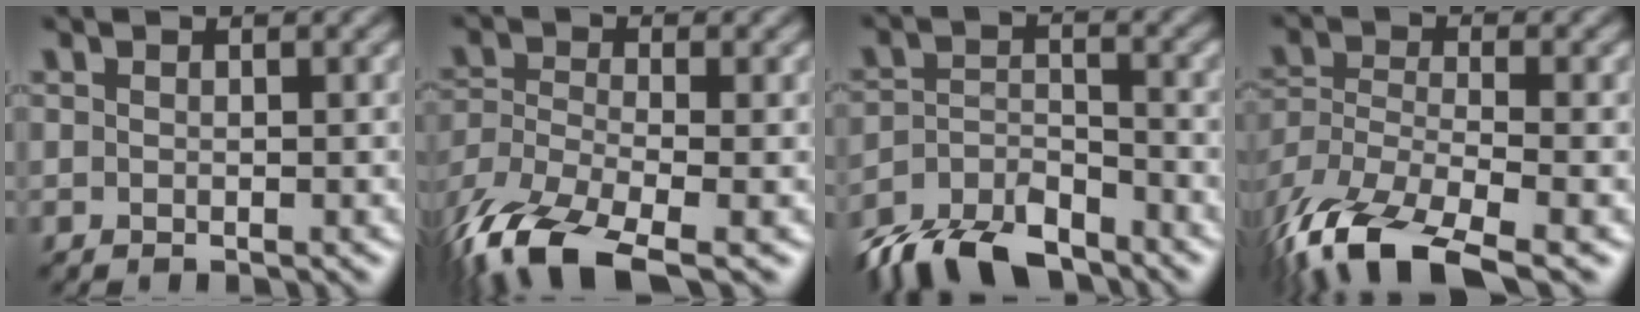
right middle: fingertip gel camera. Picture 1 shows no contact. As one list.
[{"total": 10.7, "force": [-7.5, 3.9, 6.5], "torque": [-0.151, -0.026, -0.146]}, {"total": 8.3, "force": [-7.1, 2.8, 3.2], "torque": [-0.052, -0.010, -0.132]}, {"total": 12.1, "force": [-8.0, 4.5, 7.8], "torque": [-0.185, -0.028, -0.144]}]